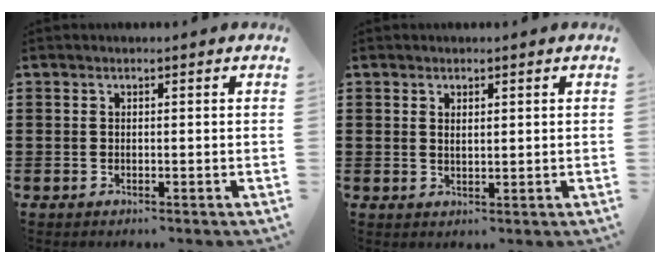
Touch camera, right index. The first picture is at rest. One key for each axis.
{"total": 0.9, "fx": 0.6, "fy": 0.5, "fz": 0.5, "tx": -0.011, "ty": 0.003, "tz": 0.011}